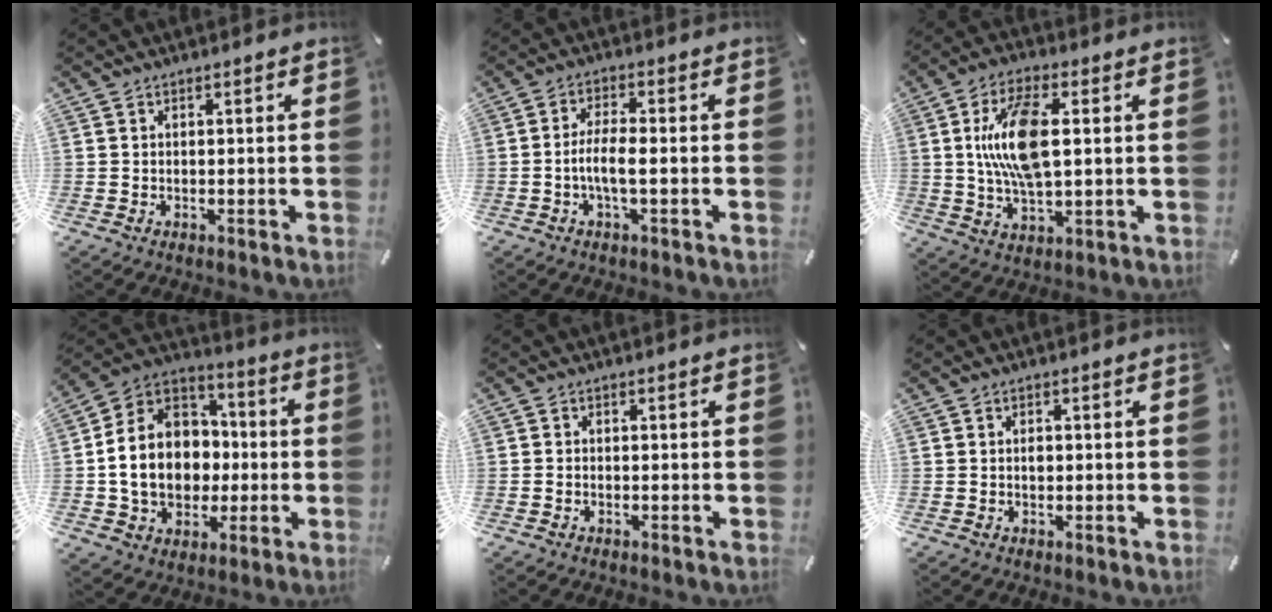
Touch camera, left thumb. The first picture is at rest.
{"total": 6.1, "force": [-1.3, 1.8, 5.7], "torque": [-0.115, 0.000, -0.026]}
{"total": 14.0, "force": [2.2, 6.4, 12.2], "torque": [-0.259, -0.006, 0.032]}
{"total": 15.5, "force": [-2.3, 13.3, 7.7], "torque": [-0.178, 0.012, -0.036]}
{"total": 0.6, "force": [-0.4, 0.3, 0.2], "torque": [-0.004, -0.001, -0.009]}
{"total": 1.1, "force": [0.0, 0.9, 0.7], "torque": [-0.007, -0.002, -0.002]}